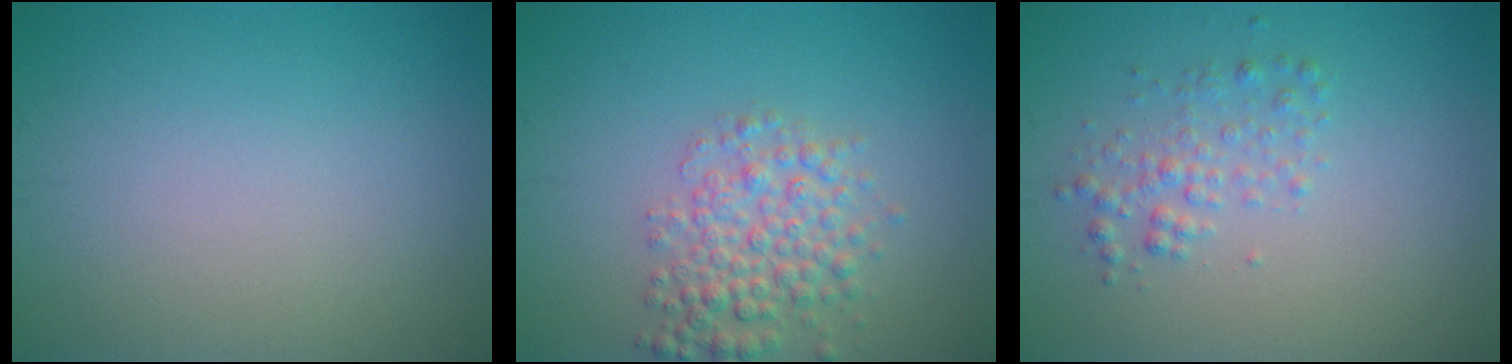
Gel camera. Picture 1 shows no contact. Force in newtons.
{"total": 4.0, "press": 4.0, "slide": 0.1}
{"total": 2.0, "press": 2.0, "slide": 0.1}